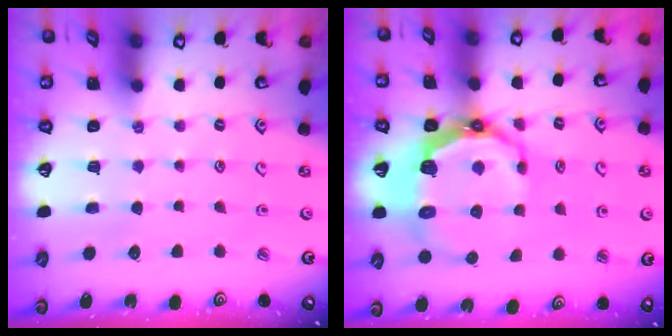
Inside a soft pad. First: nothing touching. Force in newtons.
{"total": 11.4, "press": 10.1, "slide": 5.4}